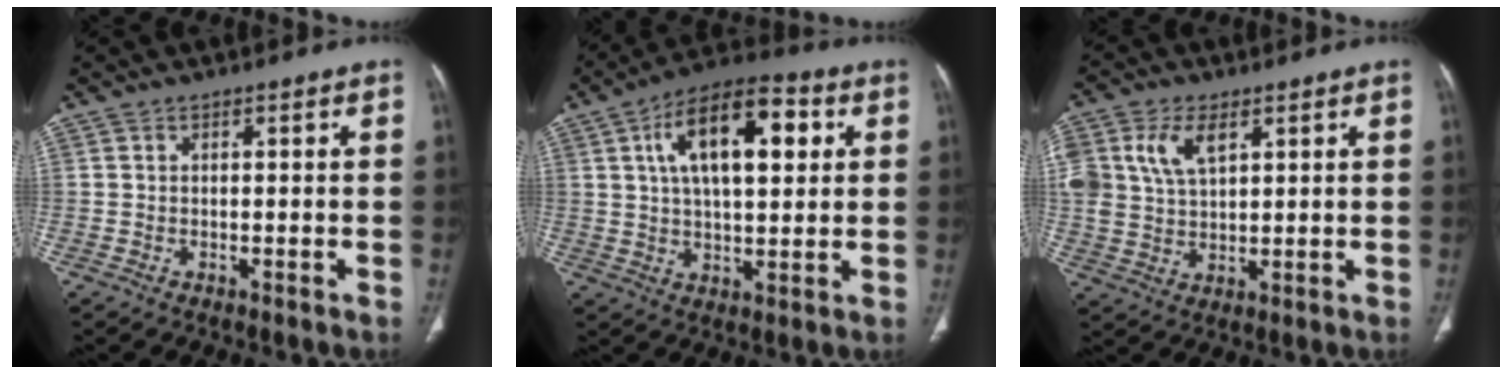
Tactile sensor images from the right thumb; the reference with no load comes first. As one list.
[{"total": 16.9, "force": [5.0, 7.8, 14.1], "torque": [-0.210, 0.008, 0.076]}, {"total": 9.5, "force": [3.8, 5.7, 6.6], "torque": [-0.133, -0.001, 0.080]}]